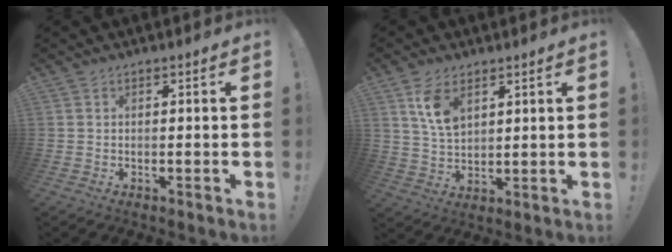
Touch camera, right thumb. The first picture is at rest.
{"total": 8.5, "force": [4.6, 4.6, 5.5], "torque": [-0.100, -0.014, 0.089]}